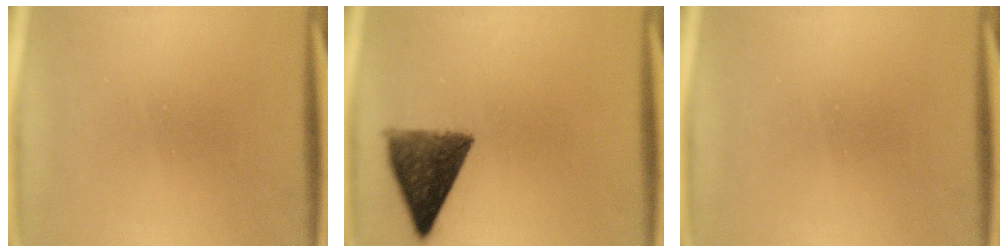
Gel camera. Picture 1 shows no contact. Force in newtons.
{"total": 9.5}
{"total": 0.0}